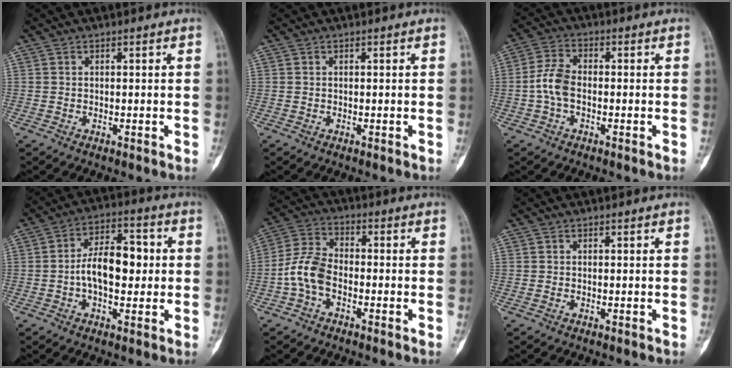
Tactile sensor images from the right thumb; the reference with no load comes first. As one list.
[{"total": 0.0}, {"total": 5.9, "force": [-1.1, 3.4, 4.6], "torque": [-0.100, 0.019, -0.028]}, {"total": 10.8, "force": [-0.3, 5.9, 9.1], "torque": [-0.131, 0.027, -0.012]}, {"total": 7.7, "force": [-2.5, 4.7, 5.6], "torque": [-0.114, 0.028, -0.060]}, {"total": 0.0}]